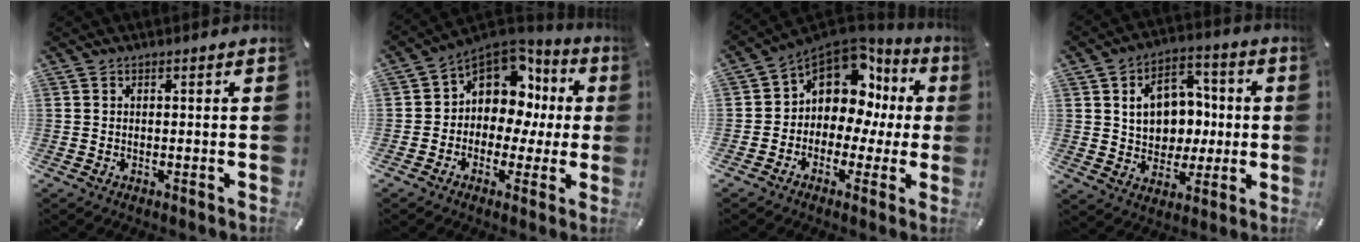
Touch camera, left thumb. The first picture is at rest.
{"total": 11.5, "force": [3.3, 9.1, 6.1], "torque": [-0.107, -0.025, 0.064]}
{"total": 11.0, "force": [4.1, 8.2, 6.1], "torque": [-0.102, -0.038, 0.073]}
{"total": 11.9, "force": [1.0, 10.3, 5.9], "torque": [-0.084, 0.008, 0.027]}